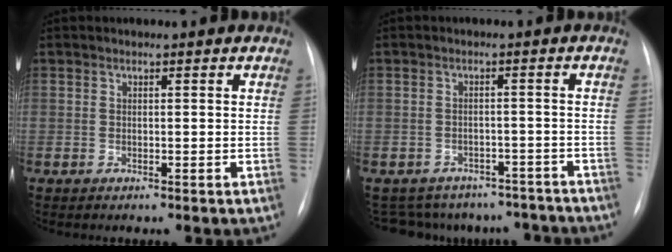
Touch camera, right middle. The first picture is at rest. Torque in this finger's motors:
{"motor_torque": [0.80, -0.94, -0.01, 0.00]}